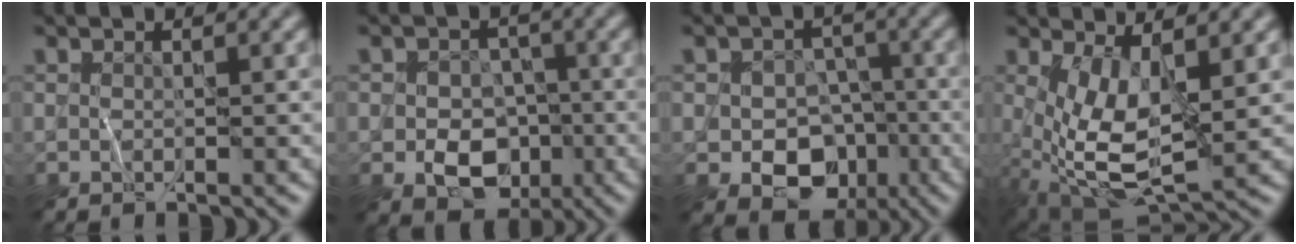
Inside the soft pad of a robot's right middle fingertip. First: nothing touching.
{"total": 5.8, "force": [-1.8, 4.5, 3.2], "torque": [-0.026, -0.004, -0.039]}
{"total": 8.1, "force": [-3.2, 6.4, 3.8], "torque": [-0.026, -0.009, -0.064]}
{"total": 7.1, "force": [0.5, 3.1, 6.4], "torque": [-0.140, -0.012, 0.012]}